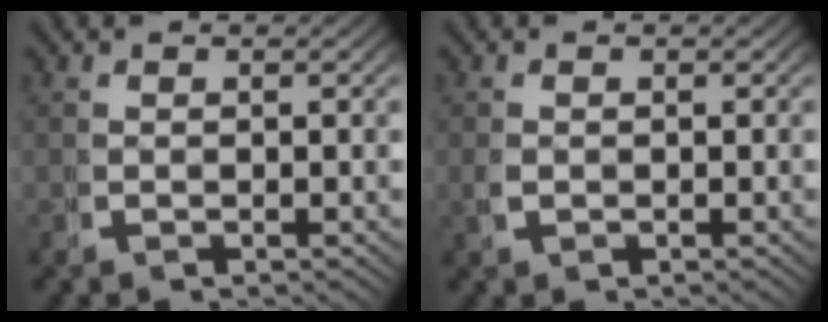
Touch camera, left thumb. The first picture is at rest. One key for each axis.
{"total": 0.7, "fx": -0.2, "fy": 0.7, "fz": 0.1, "tx": -0.009, "ty": -0.008, "tz": 0.003}